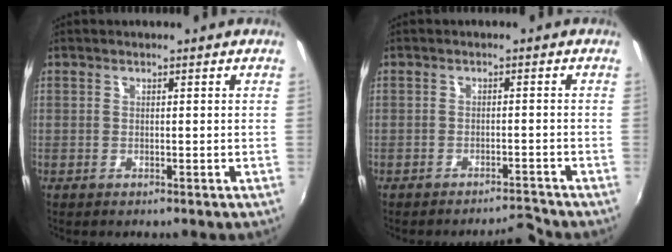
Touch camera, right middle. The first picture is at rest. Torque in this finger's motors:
{"motor_torque": [-0.03, -0.06, 0.00, 0.00]}